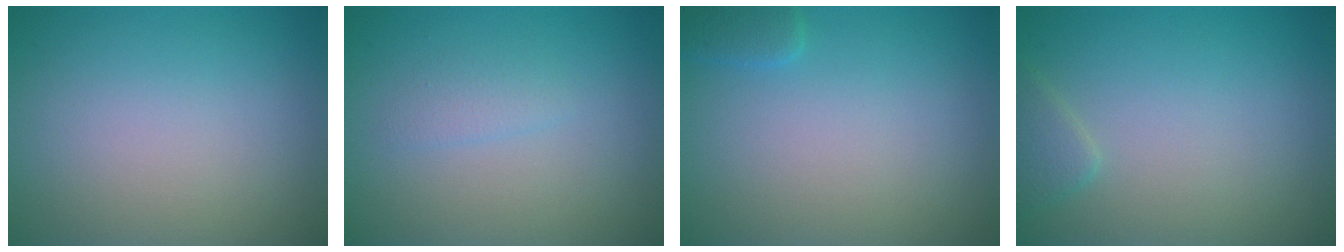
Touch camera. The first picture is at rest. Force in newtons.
{"total": 1.1, "press": 1.1, "slide": 0.1}
{"total": 1.2, "press": 1.2, "slide": 0.1}
{"total": 1.4, "press": 1.4, "slide": 0.1}